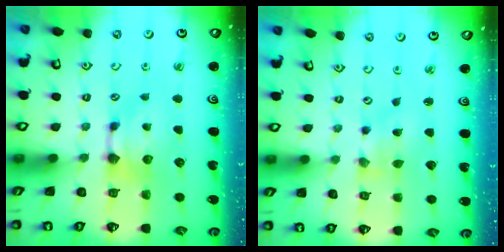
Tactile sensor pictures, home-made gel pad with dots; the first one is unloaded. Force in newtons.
{"total": 2.9, "press": 2.8, "slide": 1.0}